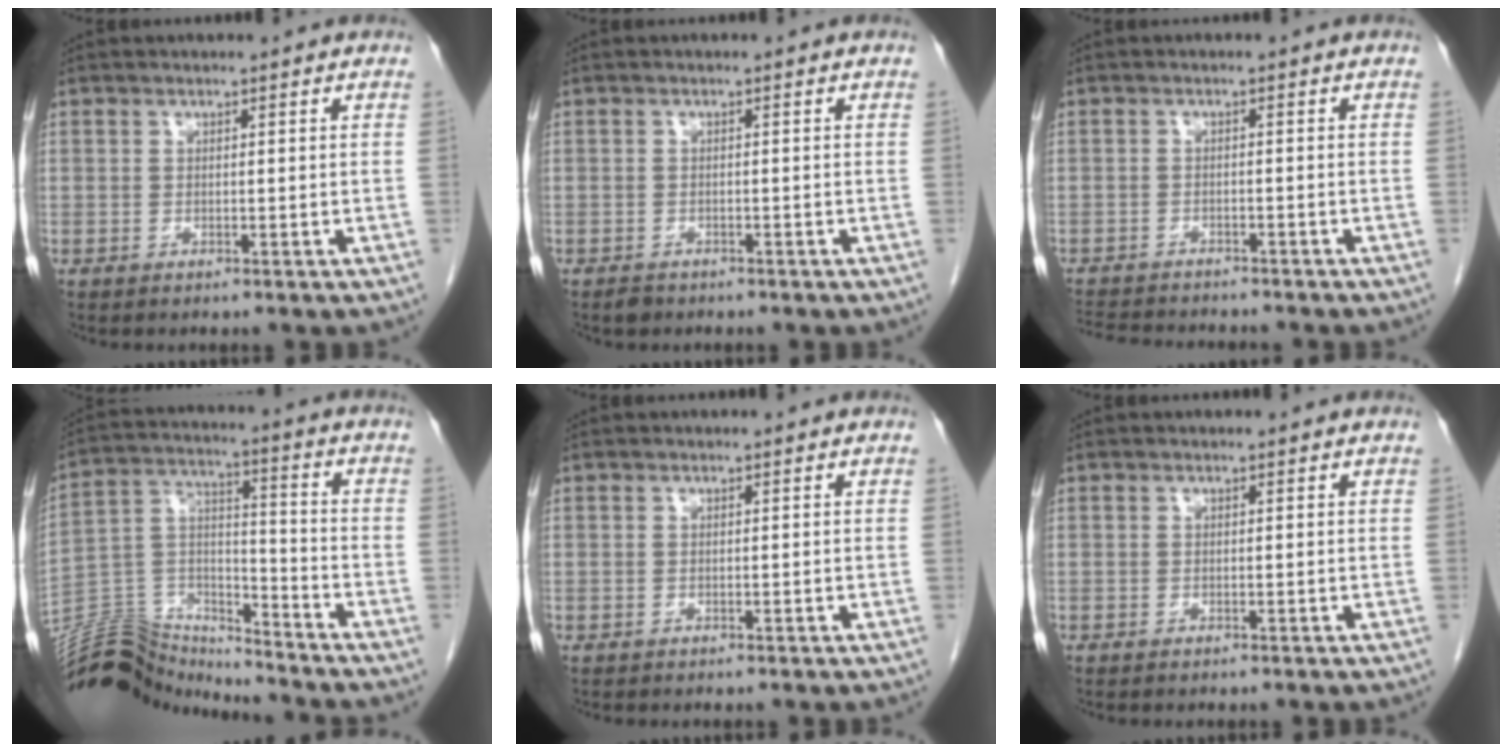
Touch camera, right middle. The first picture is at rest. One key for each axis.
{"total": 1.3, "fx": -1.0, "fy": 0.8, "fz": 0.2, "tx": -0.008, "ty": 0.000, "tz": -0.013}
{"total": 9.9, "fx": -9.0, "fy": 2.0, "fz": 3.4, "tx": -0.063, "ty": -0.004, "tz": -0.129}
{"total": 13.9, "fx": -13.9, "fy": 1.2, "fz": 0.3, "tx": -0.008, "ty": 0.052, "tz": -0.257}
{"total": 0.0}
{"total": 0.0}